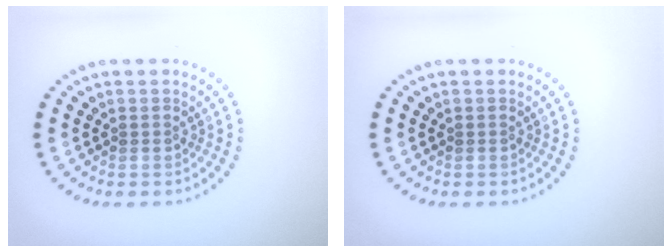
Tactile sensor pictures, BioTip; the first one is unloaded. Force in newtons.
{"total": 0.0}